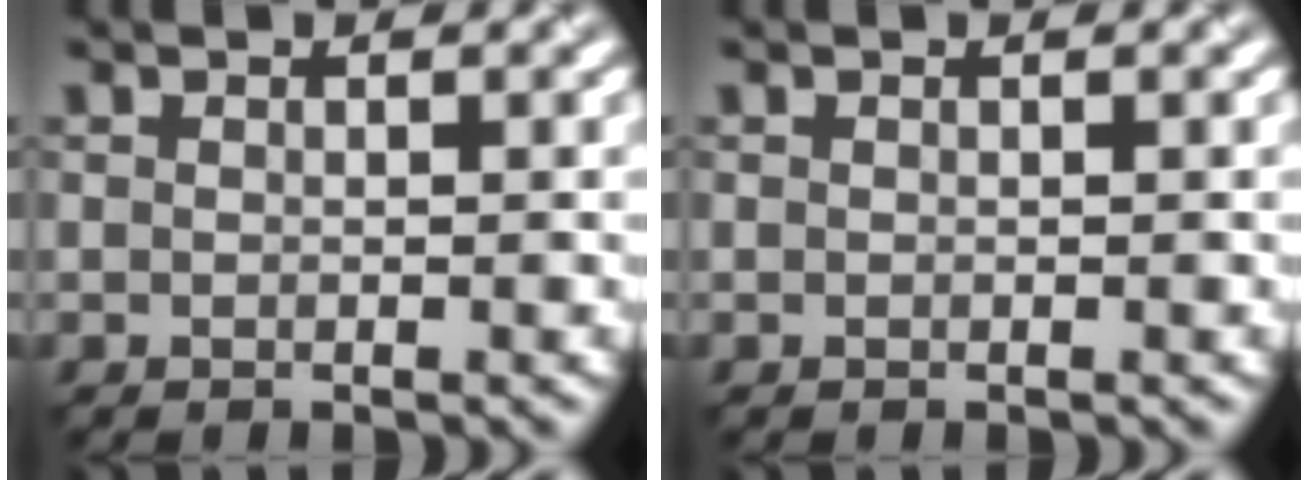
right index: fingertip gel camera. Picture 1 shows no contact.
{"total": 0.0}